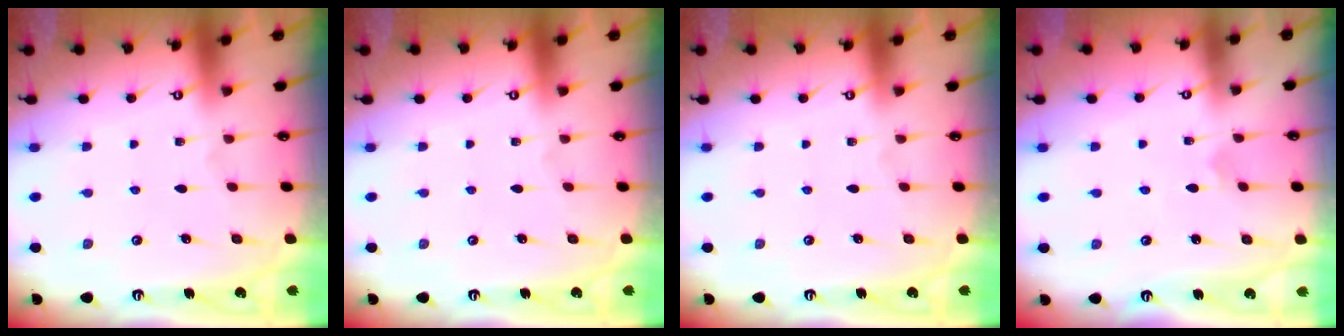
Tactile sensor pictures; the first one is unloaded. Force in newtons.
{"total": 0.0}
{"total": 0.0}
{"total": 1.7, "press": 1.7, "slide": 0.1}